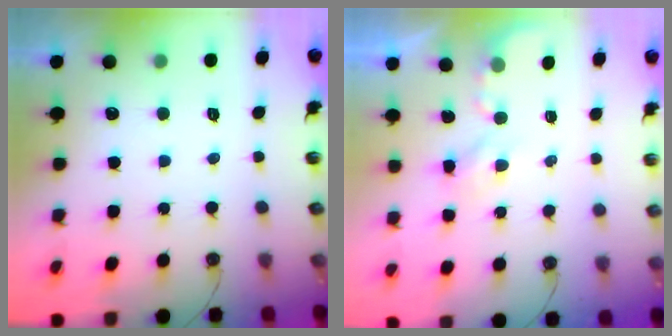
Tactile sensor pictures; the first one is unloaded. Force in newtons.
{"total": 2.7, "press": 2.7, "slide": 0.5}